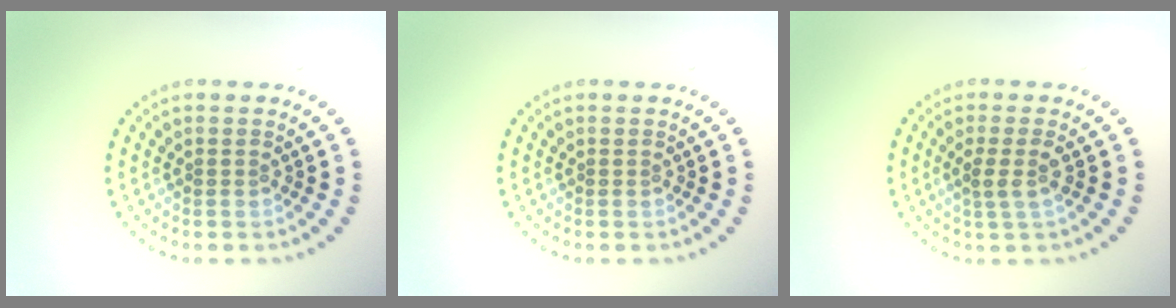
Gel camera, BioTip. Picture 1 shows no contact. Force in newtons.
{"total": 0.0}
{"total": 1.9, "press": 1.5, "slide": 1.1}